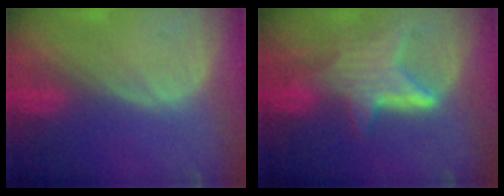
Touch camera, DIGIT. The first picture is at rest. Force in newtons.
{"total": 6.4, "press": 6.4, "slide": 0.6}